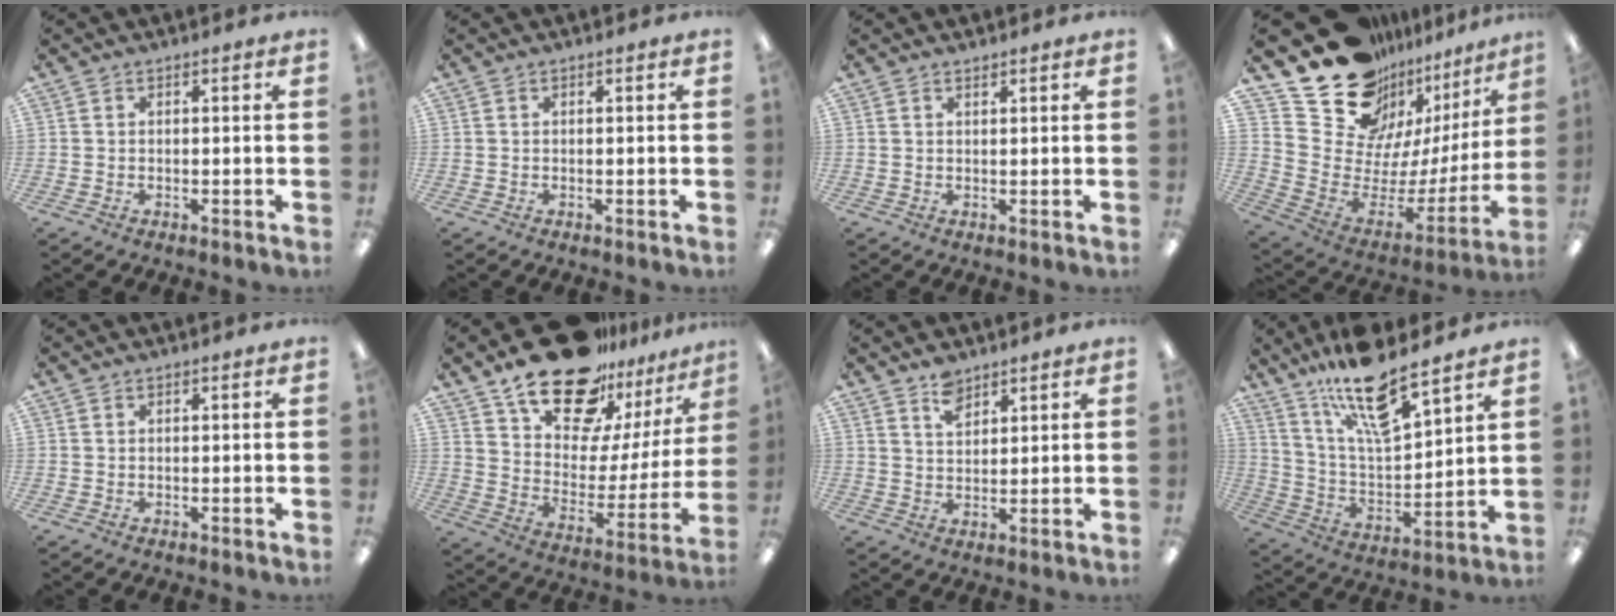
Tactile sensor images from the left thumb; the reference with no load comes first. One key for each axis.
{"total": 0.0}
{"total": 1.0, "fx": 1.0, "fy": 0.3, "fz": 0.3, "tx": -0.007, "ty": 0.000, "tz": 0.018}
{"total": 19.4, "fx": 14.3, "fy": 11.4, "fz": 6.5, "tx": -0.100, "ty": -0.123, "tz": 0.279}
{"total": 0.0}
{"total": 23.5, "fx": 17.4, "fy": 11.5, "fz": 11.0, "tx": -0.181, "ty": -0.105, "tz": 0.307}
{"total": 5.0, "fx": 3.9, "fy": 2.4, "fz": 1.8, "tx": -0.028, "ty": -0.017, "tz": 0.072}
{"total": 16.7, "fx": 12.8, "fy": 4.3, "fz": 9.8, "tx": -0.175, "ty": -0.077, "tz": 0.217}